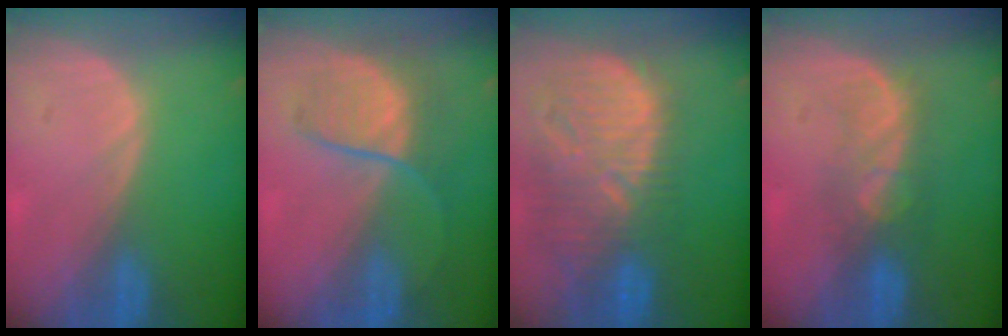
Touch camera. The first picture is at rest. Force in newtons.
{"total": 6.6, "press": 6.5, "slide": 1.3}
{"total": 13.1, "press": 11.3, "slide": 6.6}
{"total": 5.2, "press": 5.1, "slide": 1.3}